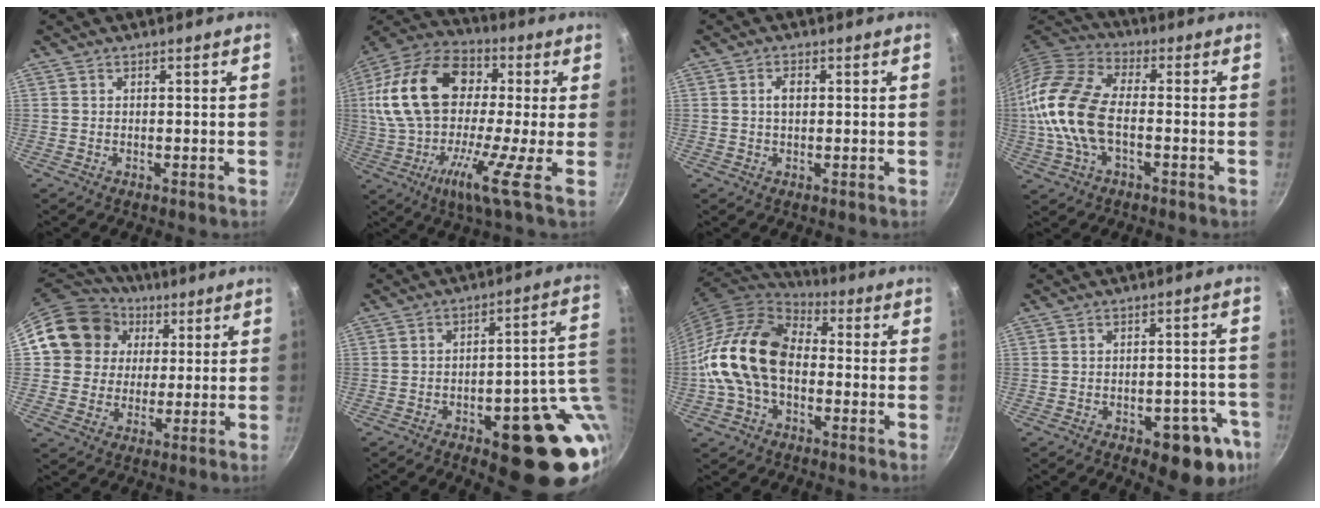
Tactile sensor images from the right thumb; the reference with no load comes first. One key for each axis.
{"total": 22.6, "fx": 0.1, "fy": 9.2, "fz": 20.6, "tx": -0.370, "ty": 0.026, "tz": -0.036}
{"total": 2.6, "fx": 0.4, "fy": 1.6, "fz": 2.0, "tx": -0.028, "ty": 0.004, "tz": 0.007}
{"total": 16.2, "fx": -2.0, "fy": 9.1, "fz": 13.3, "tx": -0.260, "ty": 0.031, "tz": -0.053}
{"total": 14.8, "fx": 4.0, "fy": 13.2, "fz": 5.2, "tx": -0.070, "ty": 0.018, "tz": 0.063}
{"total": 19.9, "fx": -5.1, "fy": 7.8, "fz": 17.6, "tx": -0.162, "ty": 0.017, "tz": -0.059}
{"total": 16.5, "fx": -2.0, "fy": 11.1, "fz": 12.0, "tx": -0.201, "ty": 0.040, "tz": -0.054}
{"total": 12.8, "fx": -6.5, "fy": 6.0, "fz": 9.3, "tx": -0.053, "ty": 0.033, "tz": -0.078}